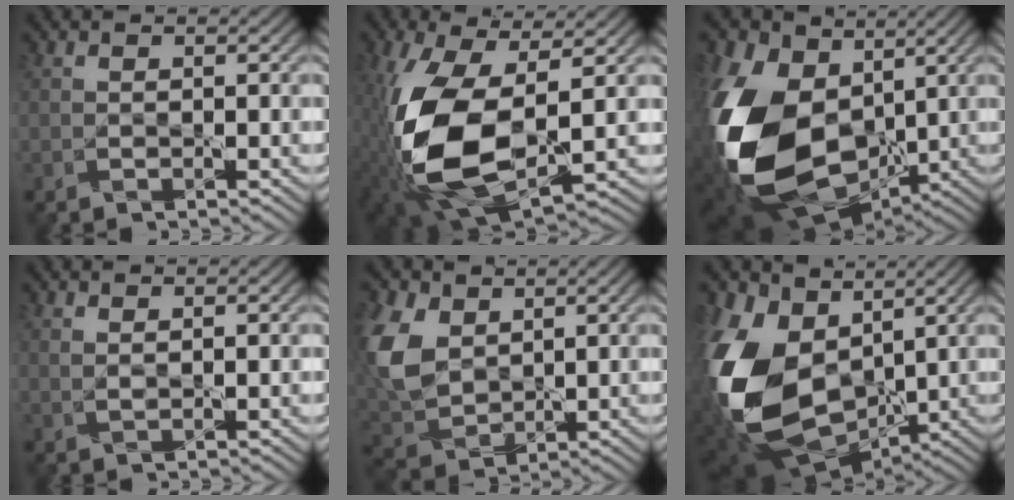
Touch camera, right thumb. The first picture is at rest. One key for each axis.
{"total": 14.8, "fx": -0.8, "fy": 8.0, "fz": 12.4, "tx": -0.299, "ty": -0.026, "tz": -0.007}
{"total": 20.0, "fx": 0.4, "fy": 13.8, "fz": 14.5, "tx": -0.367, "ty": -0.039, "tz": 0.033}
{"total": 0.7, "fx": 0.6, "fy": 0.0, "fz": 0.4, "tx": -0.014, "ty": 0.000, "tz": 0.013}
{"total": 10.6, "fx": 3.4, "fy": 7.3, "fz": 6.9, "tx": -0.213, "ty": 0.012, "tz": 0.070}
{"total": 17.6, "fx": 1.0, "fy": 11.9, "fz": 13.0, "tx": -0.340, "ty": -0.024, "tz": 0.030}